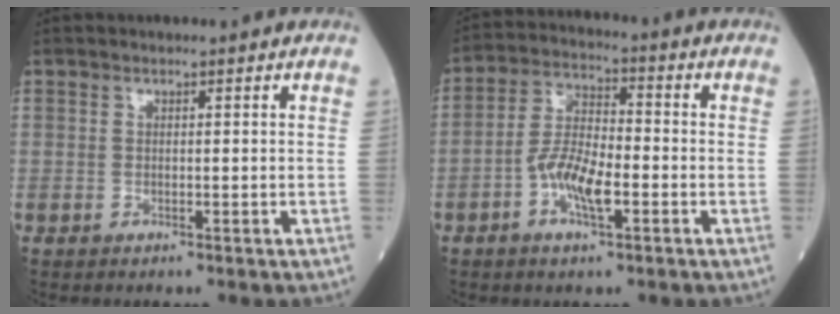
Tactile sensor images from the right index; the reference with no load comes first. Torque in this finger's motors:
{"motor_torque": [0.21, -0.10, 0.18, 0.06]}